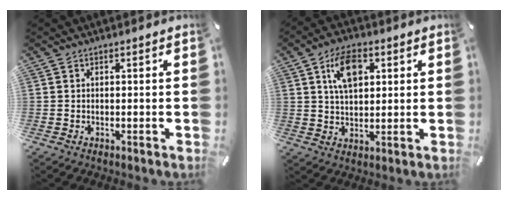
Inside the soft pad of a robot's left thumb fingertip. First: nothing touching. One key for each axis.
{"total": 8.9, "fx": 3.5, "fy": 5.3, "fz": 6.3, "tx": -0.100, "ty": 0.001, "tz": 0.059}